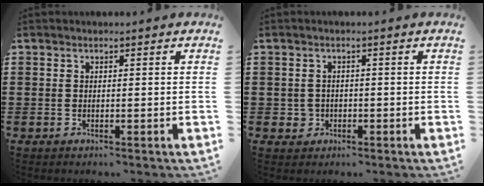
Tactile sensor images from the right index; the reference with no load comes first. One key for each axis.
{"total": 1.7, "fx": -0.4, "fy": 1.6, "fz": 0.3, "tx": -0.012, "ty": 0.005, "tz": -0.010}